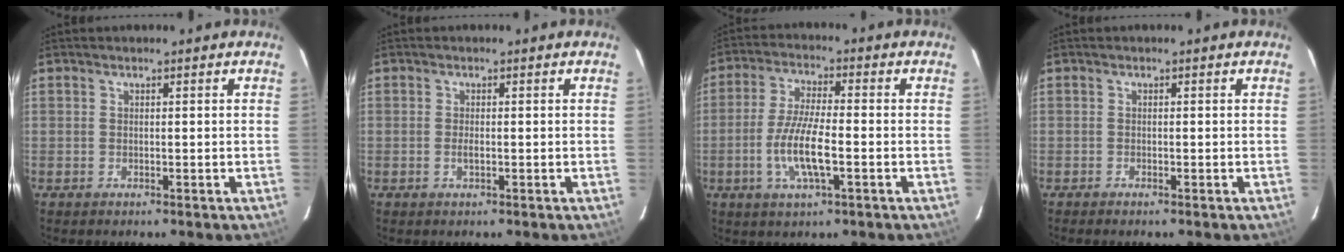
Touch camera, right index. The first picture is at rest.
{"total": 1.2, "force": [-0.3, 0.4, 1.1], "torque": [-0.022, -0.001, -0.006]}
{"total": 9.4, "force": [-2.7, 2.1, 8.8], "torque": [-0.177, -0.005, -0.053]}
{"total": 0.6, "force": [-0.5, 0.0, 0.2], "torque": [-0.005, -0.001, -0.011]}